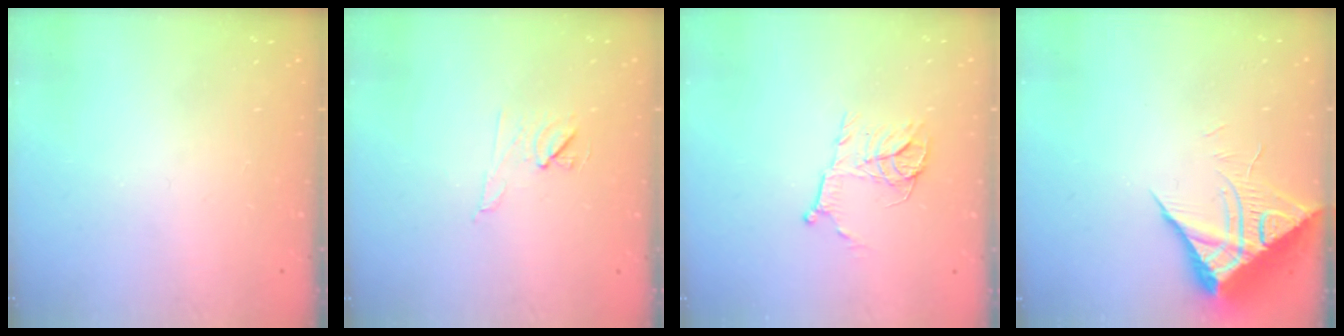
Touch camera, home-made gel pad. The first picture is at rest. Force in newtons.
{"total": 6.7, "press": 6.5, "slide": 1.7}
{"total": 10.4, "press": 10.4, "slide": 0.6}
{"total": 10.0, "press": 10.0, "slide": 0.6}